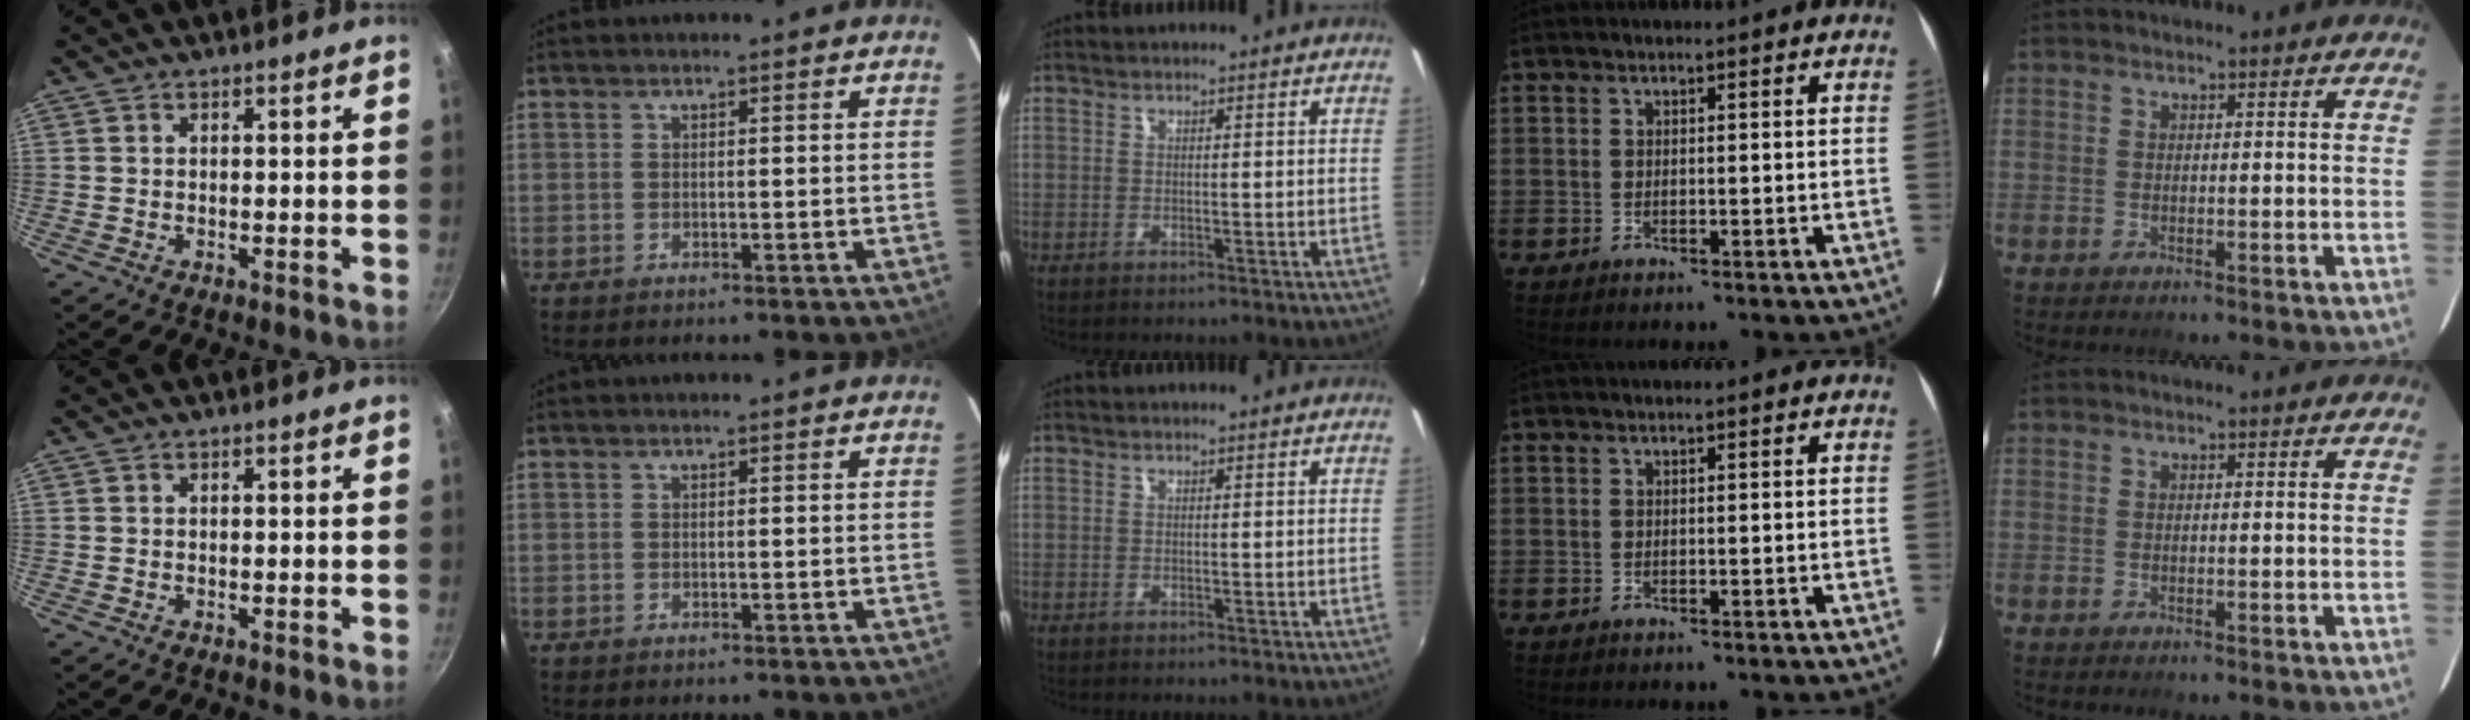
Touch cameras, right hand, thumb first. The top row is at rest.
{}